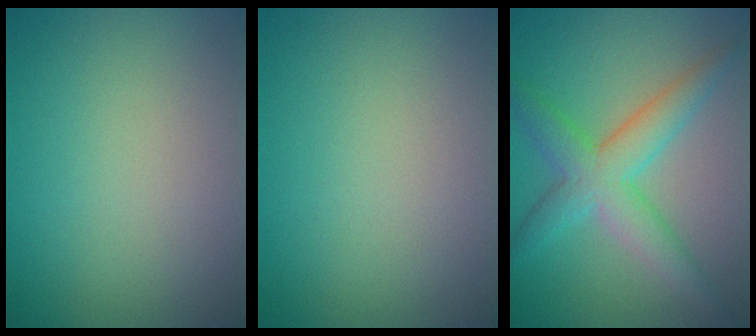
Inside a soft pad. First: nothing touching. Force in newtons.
{"total": 0.0}
{"total": 5.0, "press": 5.0, "slide": 0.2}